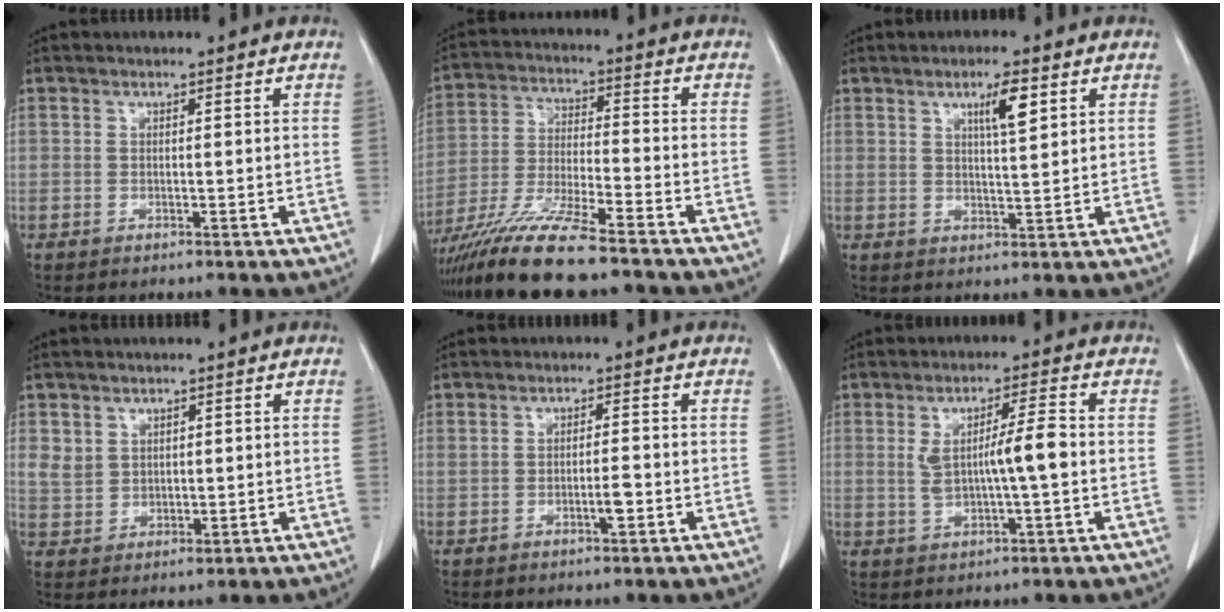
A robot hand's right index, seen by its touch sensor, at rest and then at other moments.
{"total": 13.7, "force": [-10.9, 0.1, 8.3], "torque": [-0.161, -0.027, -0.194]}
{"total": 4.7, "force": [2.3, 0.6, 4.0], "torque": [-0.067, -0.001, 0.039]}
{"total": 3.8, "force": [1.8, 3.2, 1.1], "torque": [-0.020, -0.001, 0.043]}
{"total": 2.4, "force": [-0.7, 0.3, 2.3], "torque": [-0.041, -0.001, -0.011]}
{"total": 6.4, "force": [0.1, 0.6, 6.4], "torque": [-0.113, 0.005, 0.006]}